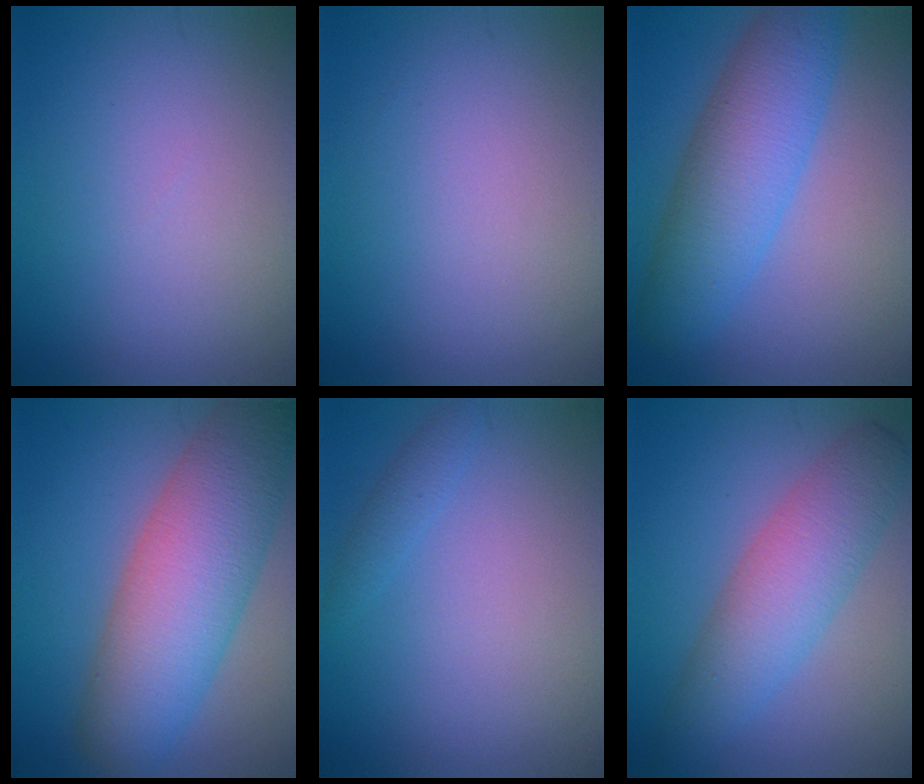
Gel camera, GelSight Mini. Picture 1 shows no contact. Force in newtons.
{"total": 0.0}
{"total": 7.0, "press": 7.0, "slide": 0.1}
{"total": 9.6, "press": 9.6, "slide": 0.4}
{"total": 1.2, "press": 1.2, "slide": 0.1}
{"total": 5.8, "press": 5.8, "slide": 0.1}